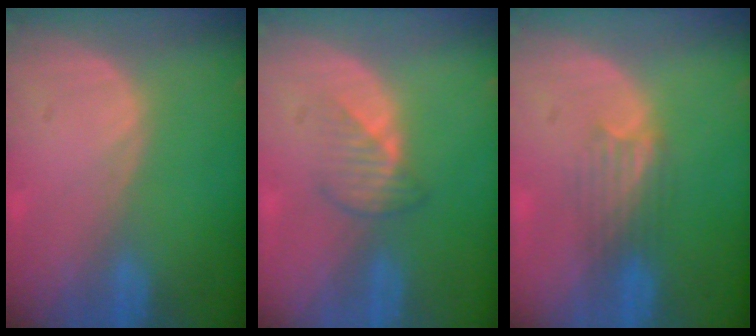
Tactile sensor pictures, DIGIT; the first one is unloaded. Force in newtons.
{"total": 3.0, "press": 2.9, "slide": 0.7}
{"total": 3.2, "press": 3.0, "slide": 1.2}